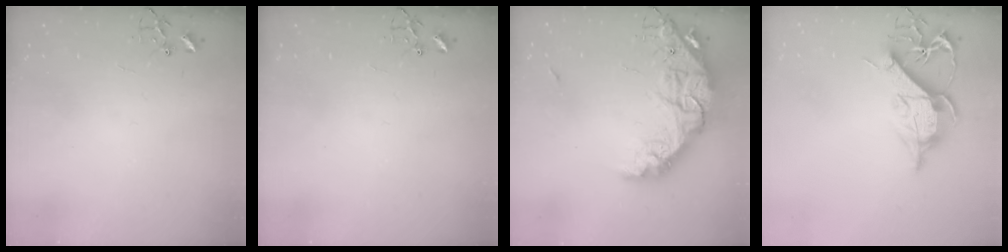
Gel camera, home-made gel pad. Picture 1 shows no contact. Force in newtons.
{"total": 0.0}
{"total": 20.6, "press": 20.5, "slide": 1.6}
{"total": 11.0, "press": 11.0, "slide": 0.5}